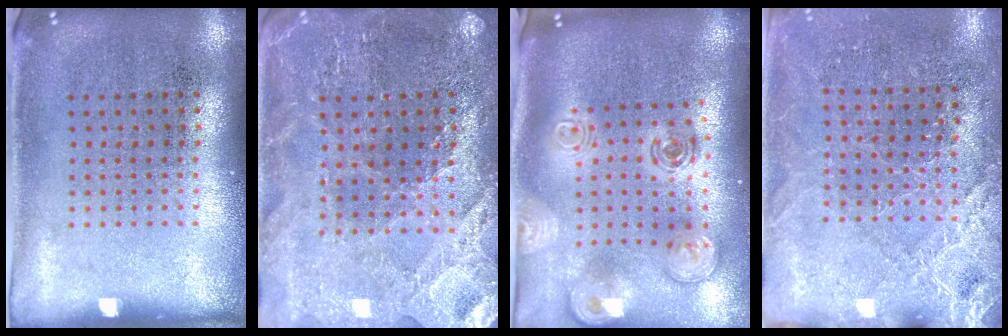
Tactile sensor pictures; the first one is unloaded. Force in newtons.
{"total": 2.4, "press": 2.3, "slide": 0.2}
{"total": 2.8, "press": 2.0, "slide": 2.0}
{"total": 2.7, "press": 2.7, "slide": 0.3}